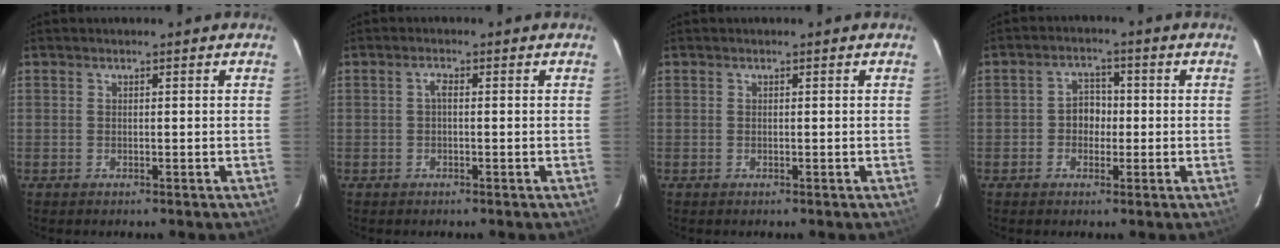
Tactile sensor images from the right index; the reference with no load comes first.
{"total": 1.2, "force": [-0.1, 0.5, 1.1], "torque": [-0.021, 0.008, -0.005]}
{"total": 0.0}
{"total": 3.7, "force": [-0.5, 2.8, 2.4], "torque": [-0.042, 0.013, -0.008]}